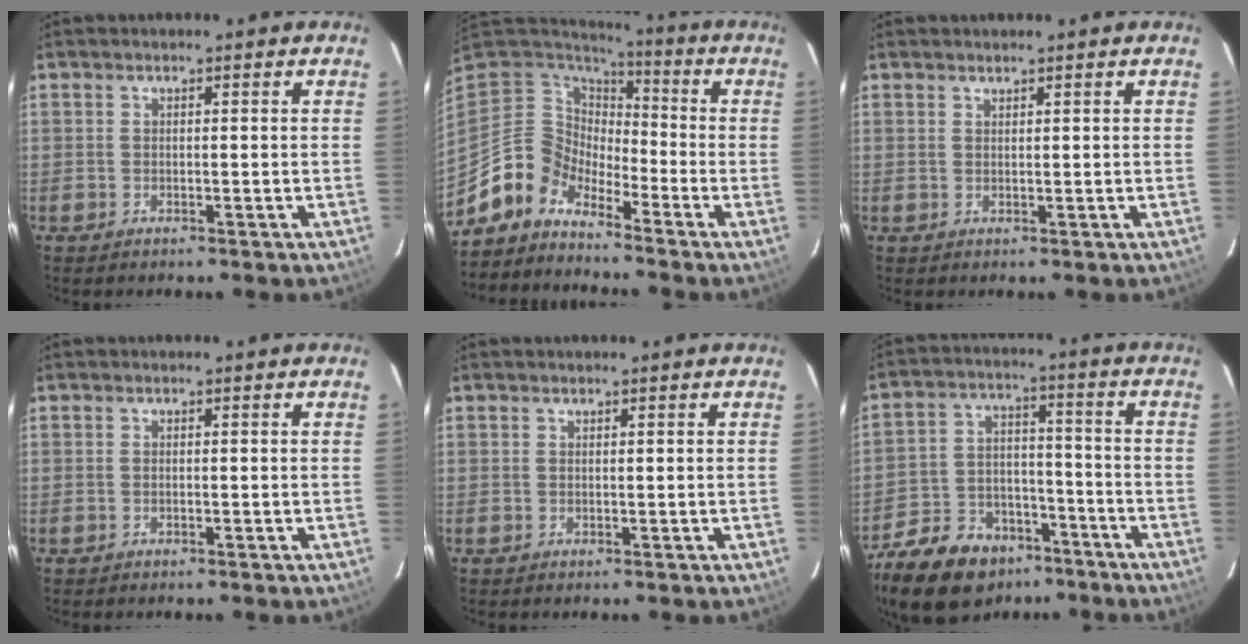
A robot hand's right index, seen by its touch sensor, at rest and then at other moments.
{"total": 8.0, "force": [-6.7, 4.4, 0.5], "torque": [-0.014, 0.032, -0.150]}
{"total": 0.6, "force": [0.6, 0.1, 0.1], "torque": [-0.001, 0.001, 0.012]}
{"total": 0.0}
{"total": 0.0}
{"total": 18.4, "force": [-12.8, 10.7, 7.7], "torque": [-0.190, 0.021, -0.198]}